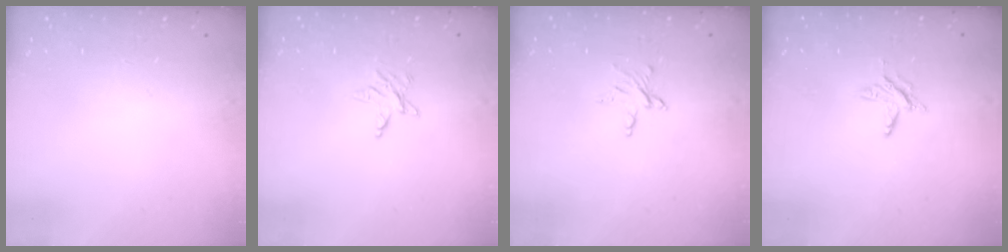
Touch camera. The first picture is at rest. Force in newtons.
{"total": 3.2, "press": 3.2, "slide": 0.4}
{"total": 4.4, "press": 4.3, "slide": 0.6}
{"total": 4.9, "press": 4.9, "slide": 0.5}